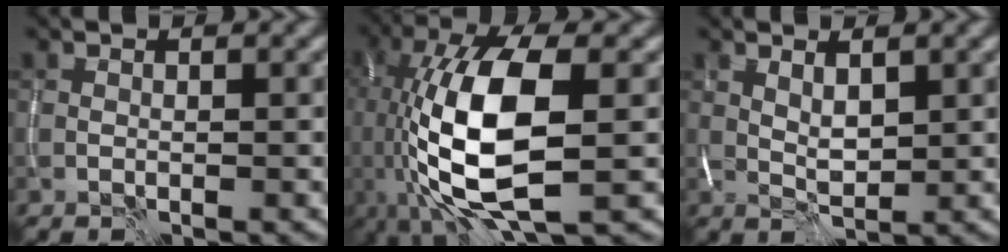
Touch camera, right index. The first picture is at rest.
{"total": 12.0, "force": [-1.3, 4.7, 11.0], "torque": [-0.214, 0.001, -0.026]}
{"total": 2.1, "force": [0.9, 0.8, 1.7], "torque": [-0.033, -0.005, 0.019]}